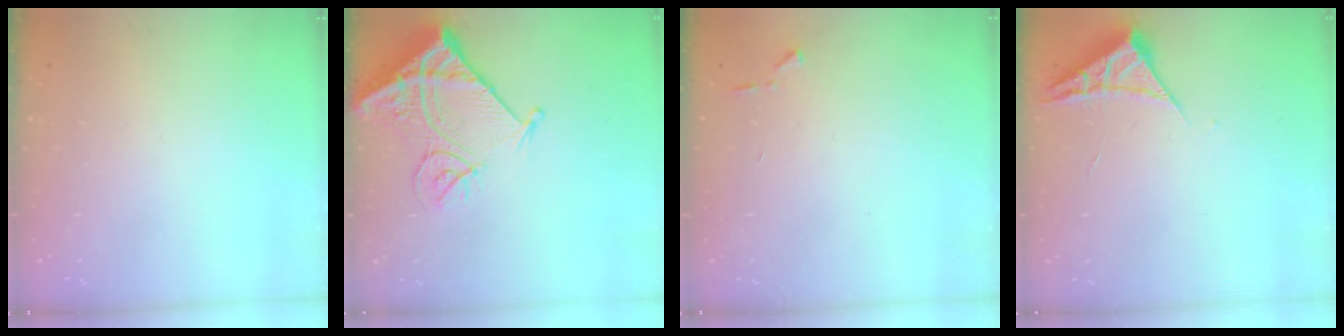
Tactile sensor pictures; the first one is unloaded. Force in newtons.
{"total": 16.0, "press": 15.9, "slide": 1.8}
{"total": 3.9, "press": 3.9, "slide": 0.5}
{"total": 4.2, "press": 4.2, "slide": 0.5}